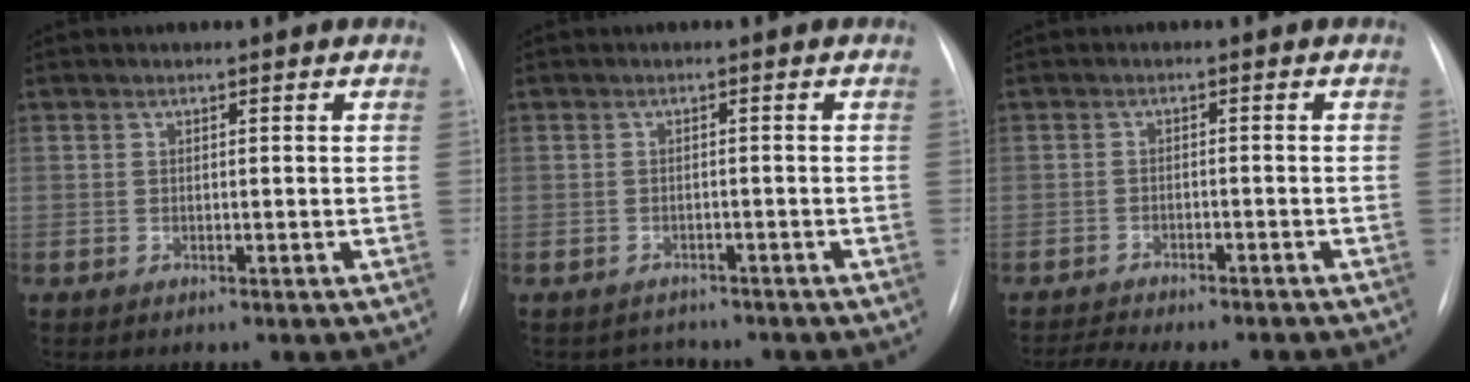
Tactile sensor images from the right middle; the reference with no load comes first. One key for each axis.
{"total": 2.4, "fx": -2.1, "fy": 1.0, "fz": -0.6, "tx": 0.005, "ty": 0.004, "tz": -0.031}
{"total": 9.6, "fx": -8.8, "fy": 1.3, "fz": 3.7, "tx": -0.050, "ty": 0.000, "tz": -0.116}